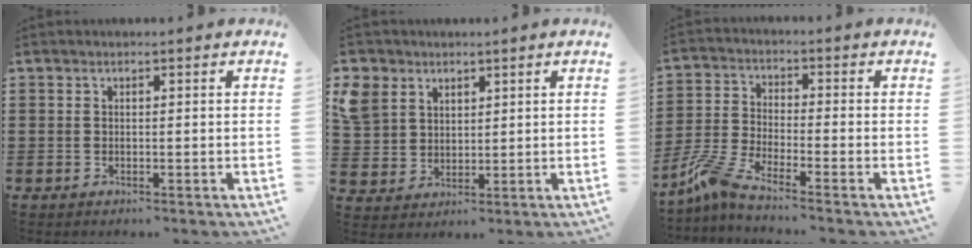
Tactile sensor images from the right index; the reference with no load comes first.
{"total": 5.6, "force": [3.1, 4.5, 1.2], "torque": [-0.052, 0.014, 0.060]}
{"total": 5.8, "force": [-4.8, 0.4, 3.2], "torque": [-0.095, -0.019, -0.100]}